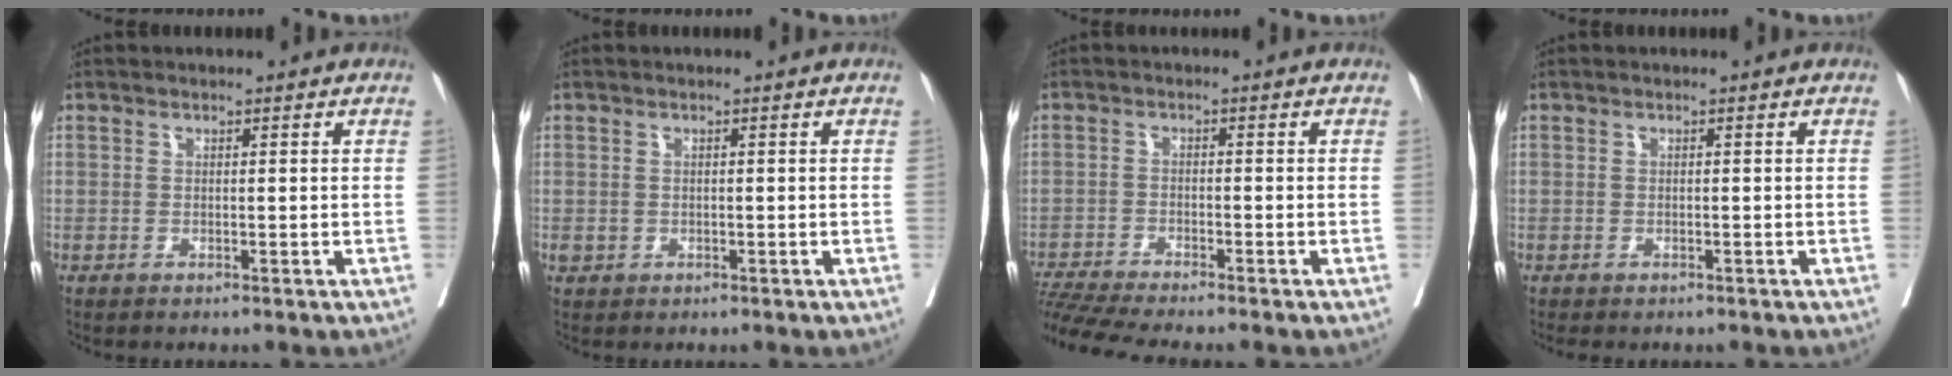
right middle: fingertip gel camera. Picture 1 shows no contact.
{"total": 1.0, "force": [-0.2, 0.9, 0.3], "torque": [-0.005, 0.003, 0.001]}
{"total": 7.9, "force": [-7.3, -1.2, 2.9], "torque": [-0.056, -0.013, -0.128]}
{"total": 1.6, "force": [-1.4, 0.7, 0.5], "torque": [-0.013, -0.004, -0.019]}